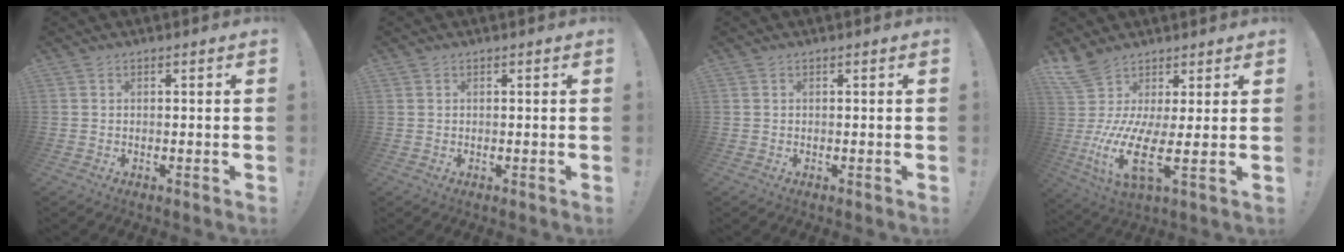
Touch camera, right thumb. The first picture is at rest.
{"total": 0.6, "force": [0.4, 0.5, 0.1], "torque": [-0.007, 0.004, 0.008]}
{"total": 0.0}
{"total": 12.9, "force": [3.2, 3.0, 12.2], "torque": [-0.275, -0.056, 0.054]}